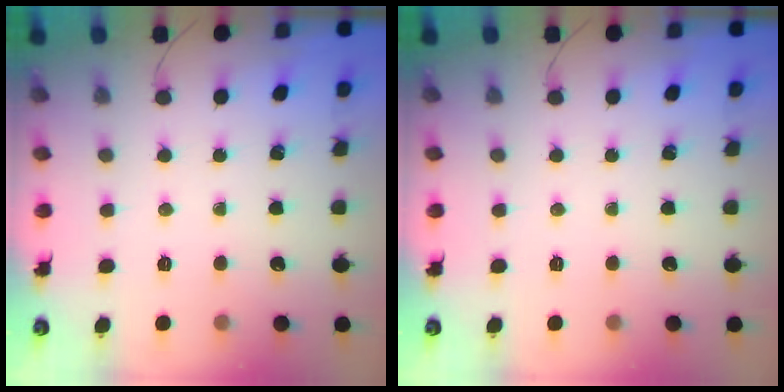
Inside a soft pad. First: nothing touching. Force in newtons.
{"total": 0.0}